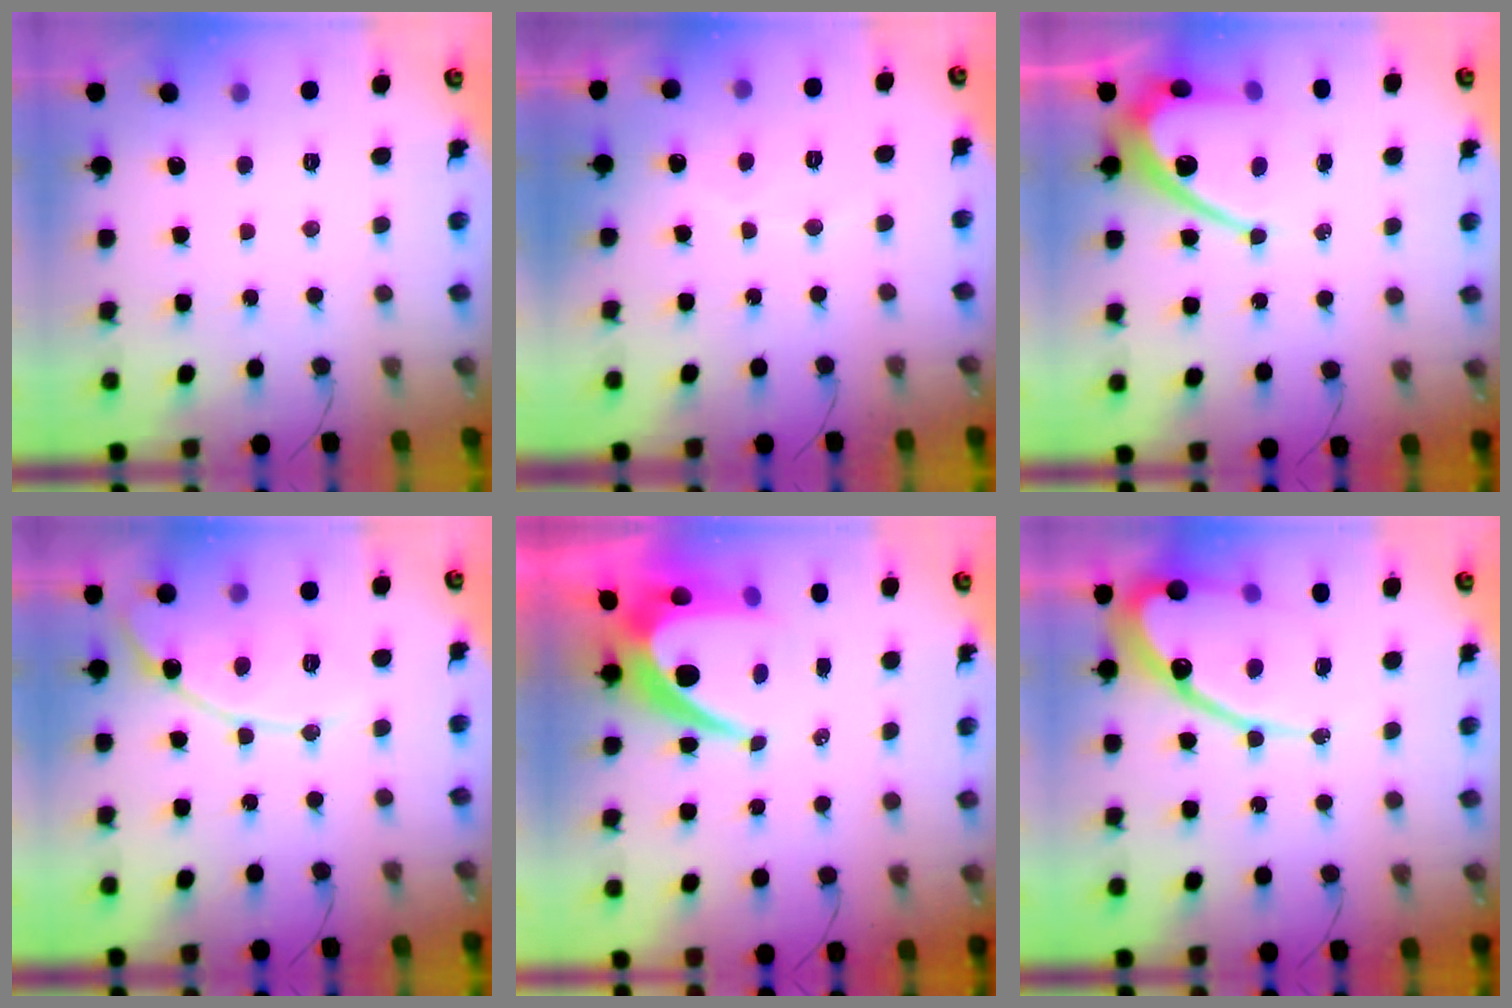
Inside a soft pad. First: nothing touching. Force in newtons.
{"total": 3.8, "press": 3.8, "slide": 0.3}
{"total": 10.8, "press": 10.8, "slide": 1.0}
{"total": 12.5, "press": 12.5, "slide": 0.6}
{"total": 11.2, "press": 11.2, "slide": 0.9}
{"total": 16.8, "press": 16.8, "slide": 1.1}